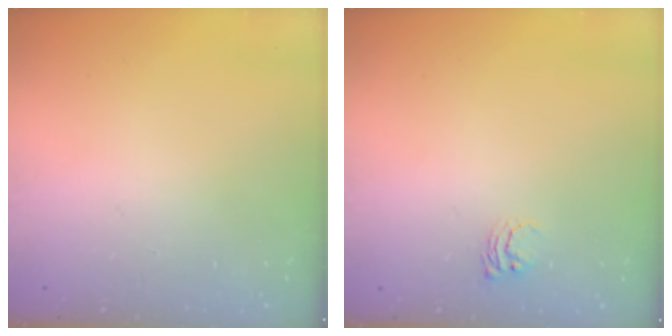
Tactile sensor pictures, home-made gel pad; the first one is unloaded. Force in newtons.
{"total": 3.7, "press": 3.7, "slide": 0.2}